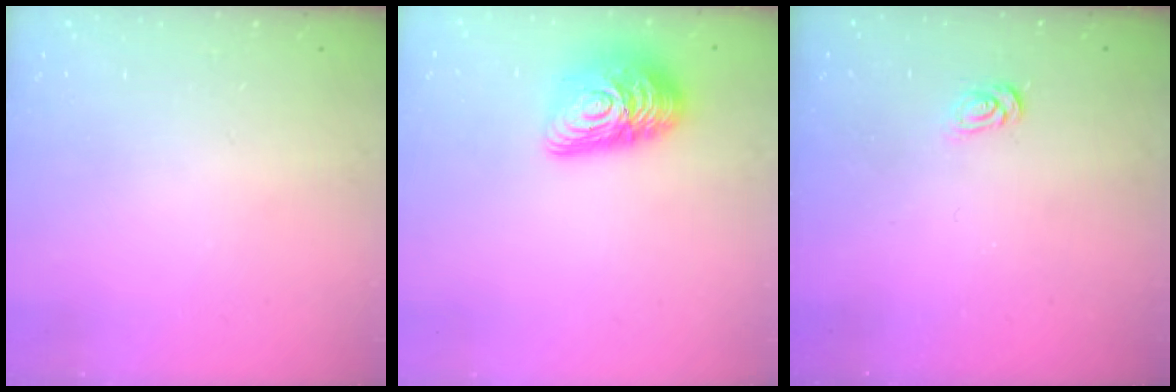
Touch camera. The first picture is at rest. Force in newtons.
{"total": 13.9, "press": 13.9, "slide": 0.7}
{"total": 2.7, "press": 2.7, "slide": 0.3}